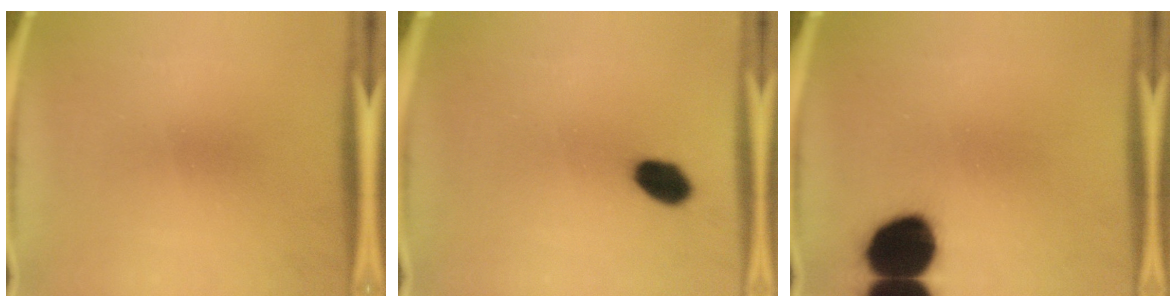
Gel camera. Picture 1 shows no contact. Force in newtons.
{"total": 5.9}
{"total": 15.1}